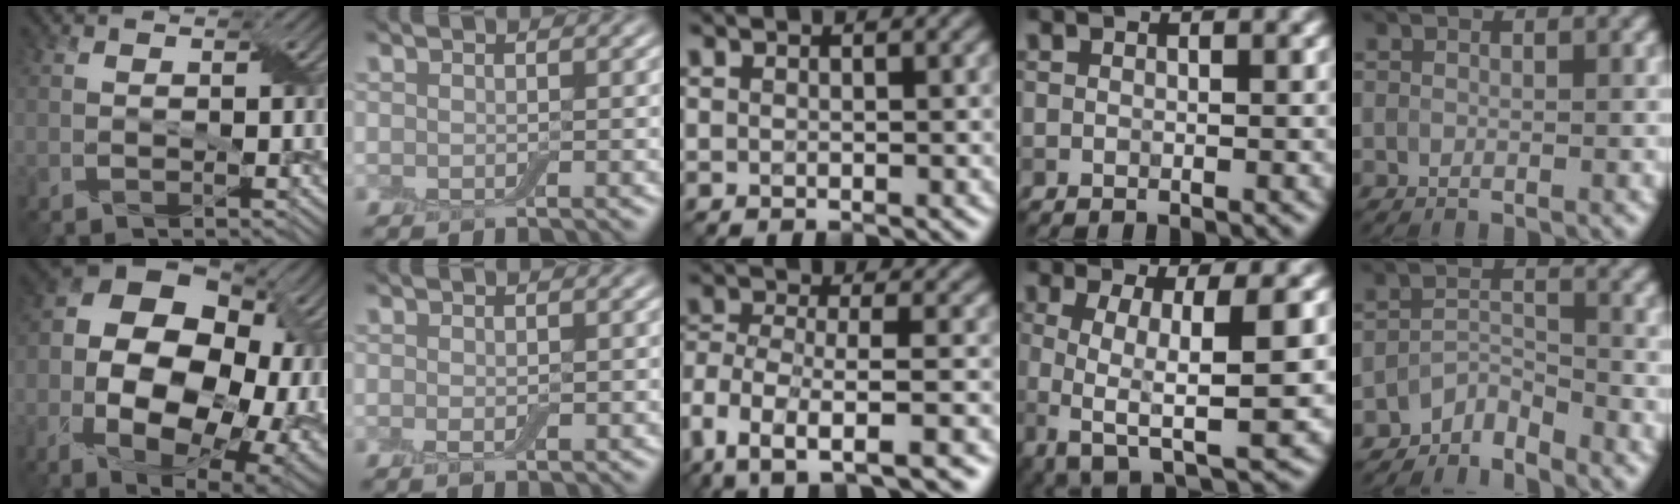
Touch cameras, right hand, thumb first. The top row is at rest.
{"thumb": {"total": 21.8, "force": [-3.7, 14.7, 15.6], "torque": [-0.295, -0.043, -0.032]}, "index": {"total": 1.4, "force": [-0.2, 0.6, 1.2], "torque": [-0.023, -0.005, -0.001]}, "middle": {"total": 9.0, "force": [-5.6, 3.6, 5.9], "torque": [-0.111, 0.005, -0.095]}, "ring": {"total": 7.3, "force": [-0.4, 2.5, 6.9], "torque": [-0.114, -0.012, -0.007]}, "little": {"total": 2.8, "force": [-2.6, 0.8, 0.6], "torque": [-0.006, 0.007, -0.054]}}